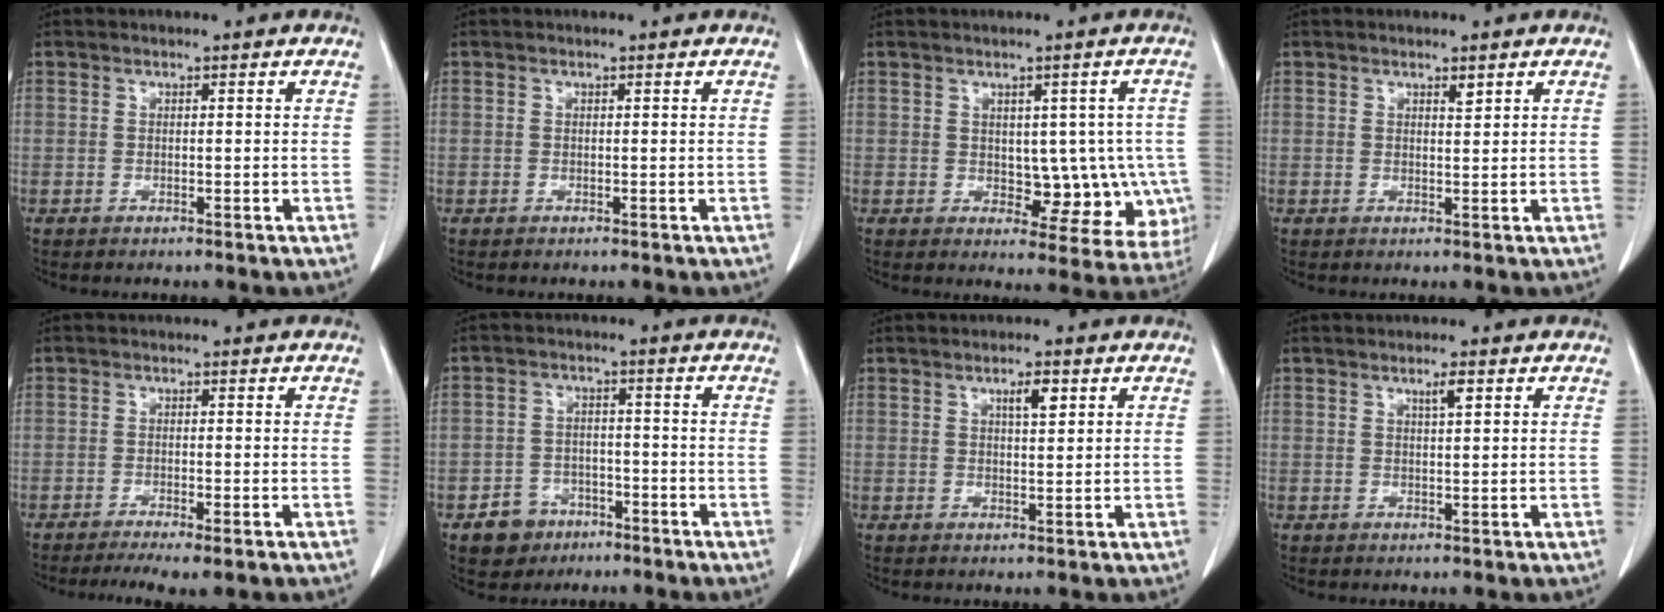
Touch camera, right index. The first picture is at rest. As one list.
[{"total": 0.0}, {"total": 9.3, "force": [-0.7, 5.7, 7.4], "torque": [-0.065, 0.017, 0.009]}, {"total": 1.0, "force": [0.7, 0.2, 0.7], "torque": [-0.015, -0.007, 0.012]}, {"total": 5.4, "force": [-3.9, 0.9, 3.7], "torque": [-0.054, -0.013, -0.056]}, {"total": 5.4, "force": [-3.1, 4.3, 0.9], "torque": [-0.013, 0.012, -0.044]}, {"total": 2.8, "force": [1.4, 0.6, 2.4], "torque": [-0.042, -0.001, 0.022]}, {"total": 1.8, "force": [0.9, 0.1, 1.5], "torque": [-0.030, -0.002, 0.016]}]